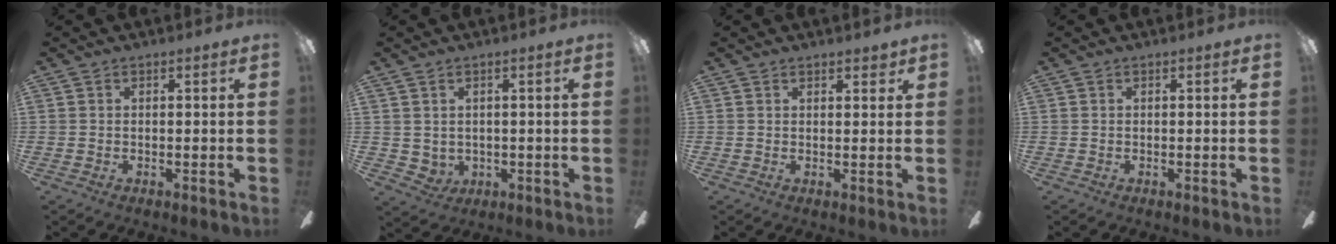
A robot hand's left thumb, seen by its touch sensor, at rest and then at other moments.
{"total": 2.9, "force": [1.6, 2.3, 0.5], "torque": [-0.017, -0.007, 0.030]}
{"total": 1.9, "force": [1.5, 0.5, 1.0], "torque": [-0.014, -0.003, 0.026]}
{"total": 0.0}